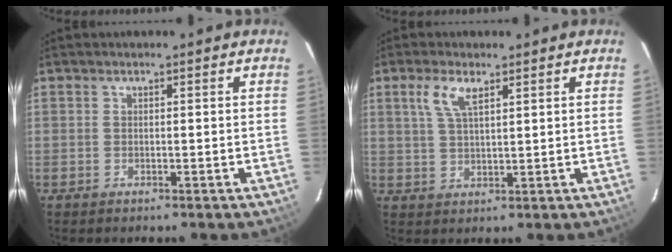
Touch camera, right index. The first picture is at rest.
{"total": 4.9, "force": [2.6, 1.7, 3.8], "torque": [-0.079, 0.007, 0.053]}